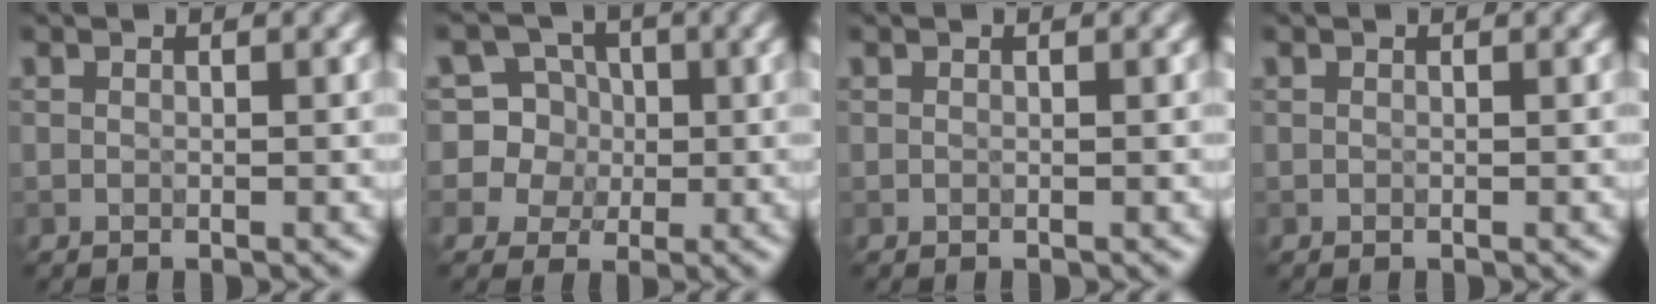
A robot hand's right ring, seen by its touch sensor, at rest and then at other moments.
{"total": 9.0, "force": [2.4, 8.4, 2.4], "torque": [-0.070, 0.044, 0.028]}
{"total": 0.0}
{"total": 0.0}